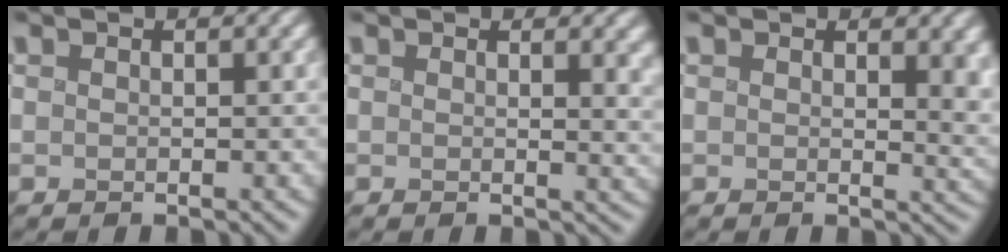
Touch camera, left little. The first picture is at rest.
{"total": 4.2, "force": [2.7, 2.0, 2.6], "torque": [-0.017, 0.003, 0.042]}
{"total": 5.6, "force": [3.2, 2.9, 3.5], "torque": [-0.040, -0.005, 0.058]}